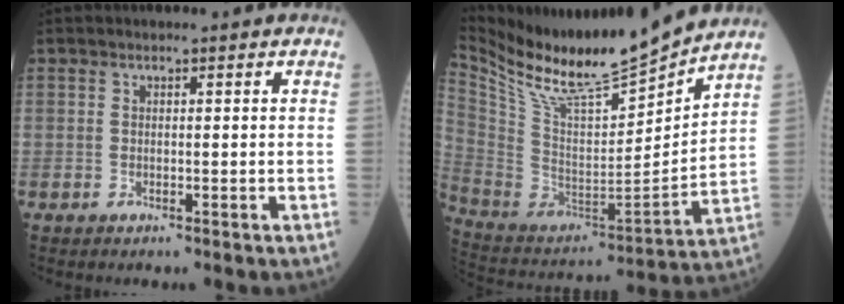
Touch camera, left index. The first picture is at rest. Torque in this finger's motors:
{"motor_torque": [0.10, -0.26, 0.08, 0.07]}